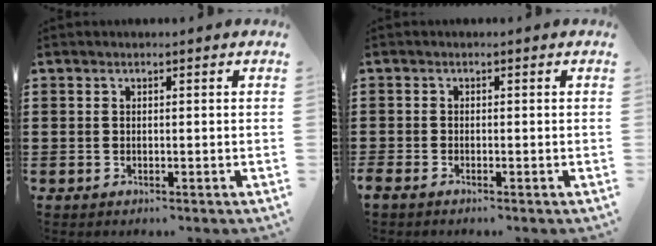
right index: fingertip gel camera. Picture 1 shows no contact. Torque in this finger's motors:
{"motor_torque": [0.02, 0.81, 0.24, 0.03]}